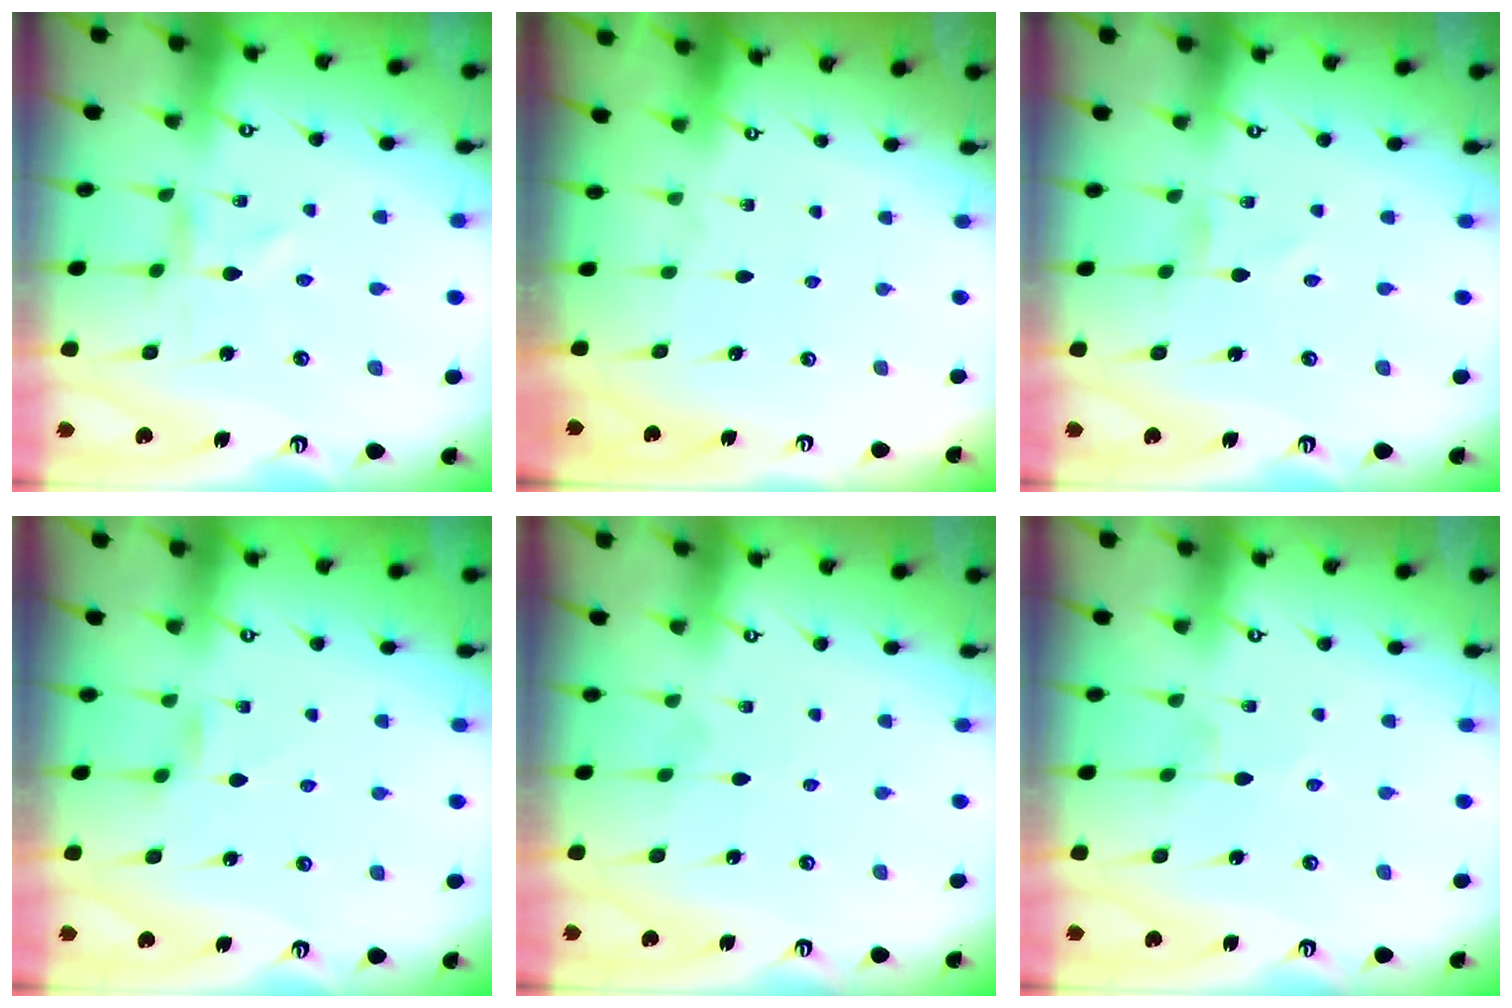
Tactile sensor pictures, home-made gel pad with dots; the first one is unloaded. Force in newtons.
{"total": 0.0}
{"total": 0.0}
{"total": 2.9, "press": 2.8, "slide": 0.5}
{"total": 1.2, "press": 1.2, "slide": 0.2}
{"total": 0.7, "press": 0.6, "slide": 0.2}